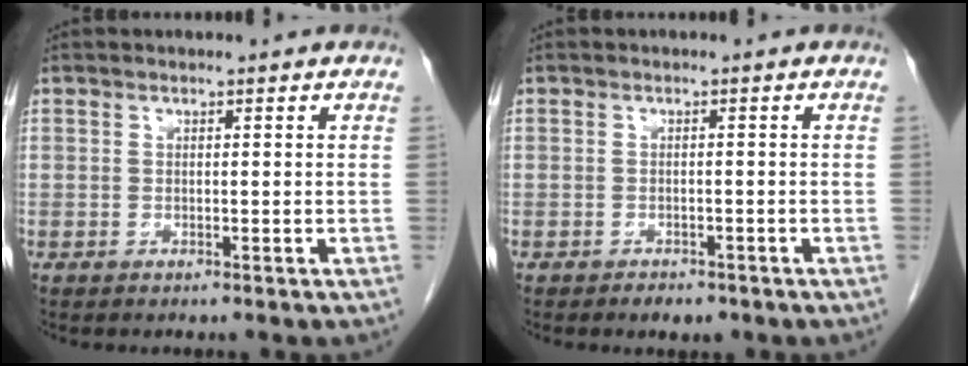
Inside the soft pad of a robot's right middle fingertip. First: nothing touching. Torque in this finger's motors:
{"motor_torque": [0.38, -0.14, -0.01, 0.02]}